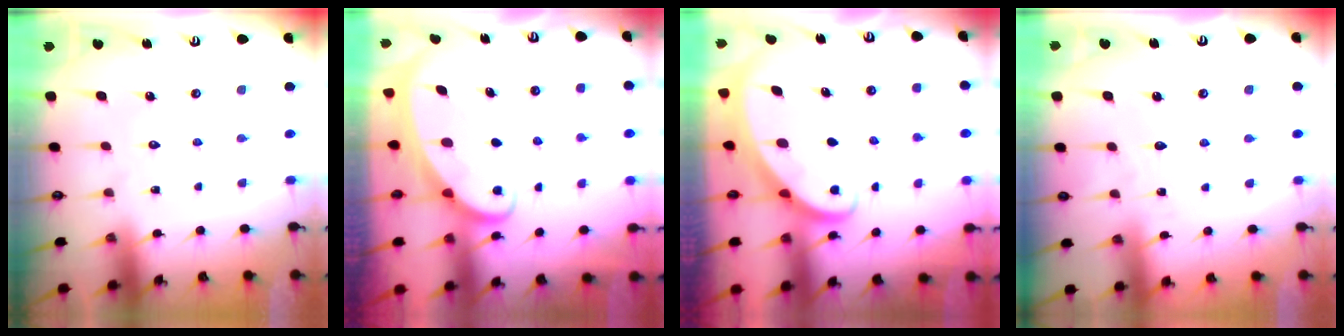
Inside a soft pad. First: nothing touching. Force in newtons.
{"total": 2.0, "press": 2.0, "slide": 0.2}
{"total": 2.6, "press": 2.6, "slide": 0.3}
{"total": 2.7, "press": 2.7, "slide": 0.4}